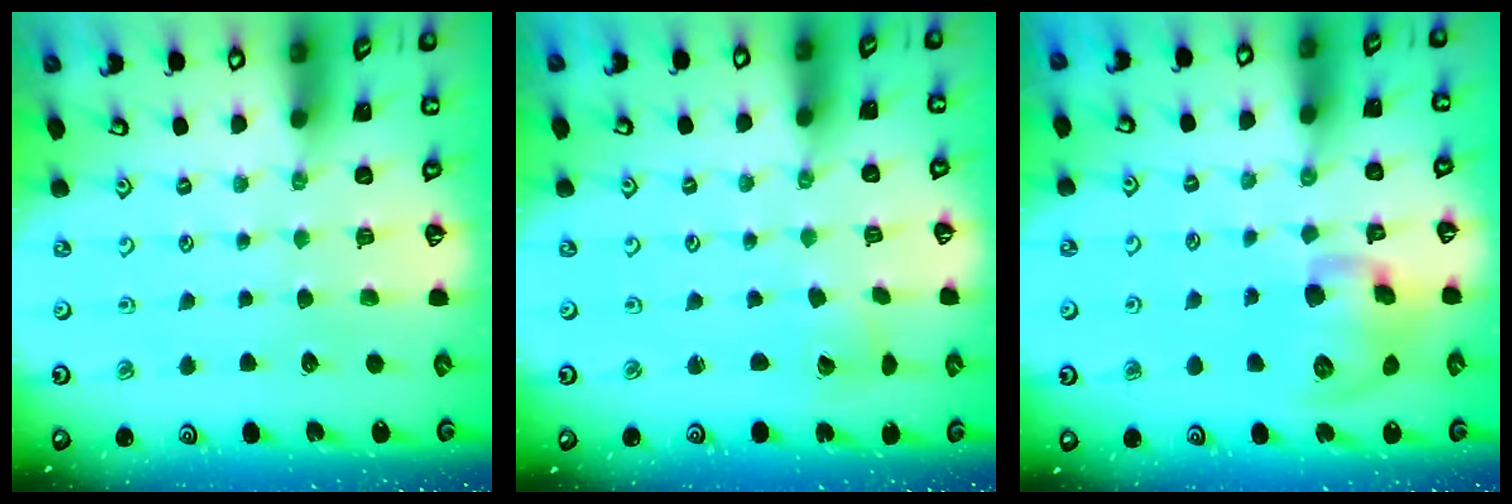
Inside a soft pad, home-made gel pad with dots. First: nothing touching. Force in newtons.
{"total": 2.0, "press": 2.0, "slide": 0.3}
{"total": 13.0, "press": 12.8, "slide": 2.3}